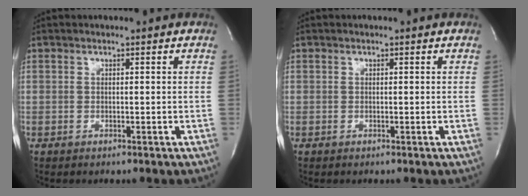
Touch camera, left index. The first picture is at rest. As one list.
[{"total": 0.0}]